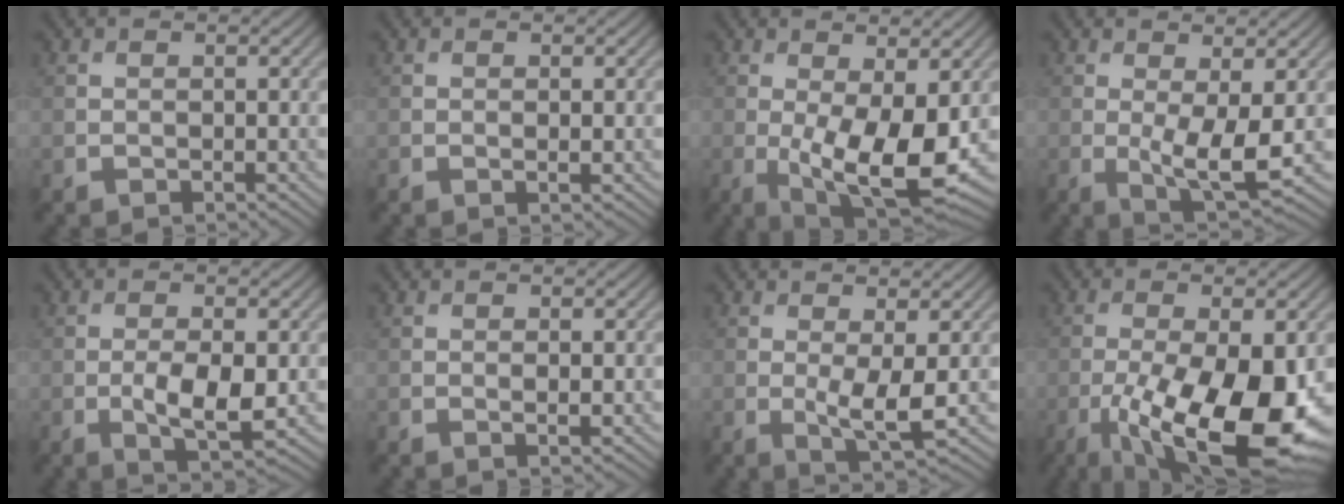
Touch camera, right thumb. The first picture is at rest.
{"total": 0.7, "force": [0.0, 0.1, 0.6], "torque": [-0.011, -0.004, -0.001]}
{"total": 10.2, "force": [-1.3, 3.8, 9.4], "torque": [-0.179, -0.022, -0.011]}
{"total": 5.5, "force": [-0.3, 1.4, 5.3], "torque": [-0.106, -0.011, 0.000]}
{"total": 5.6, "force": [-1.0, 1.9, 5.2], "torque": [-0.098, -0.008, -0.013]}
{"total": 1.0, "force": [0.0, 0.2, 1.0], "torque": [-0.017, -0.004, 0.000]}
{"total": 3.9, "force": [0.0, 0.8, 3.8], "torque": [-0.079, -0.009, 0.002]}
{"total": 16.3, "force": [-5.9, 5.7, 14.1], "torque": [-0.246, -0.029, -0.088]}